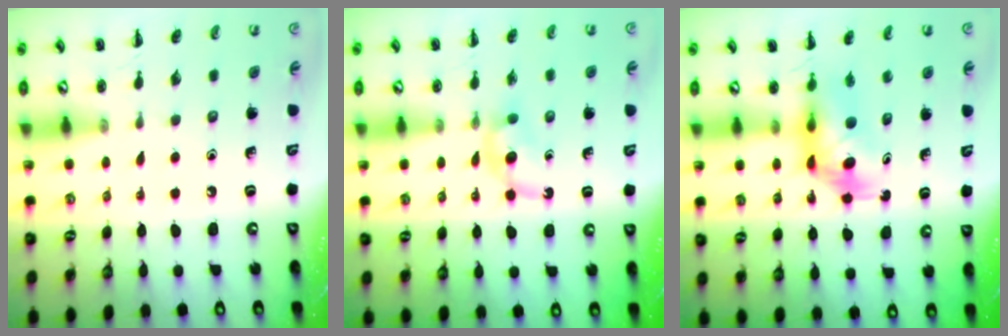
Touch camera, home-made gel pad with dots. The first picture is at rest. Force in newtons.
{"total": 4.7, "press": 4.4, "slide": 1.8}
{"total": 5.2, "press": 5.1, "slide": 0.8}